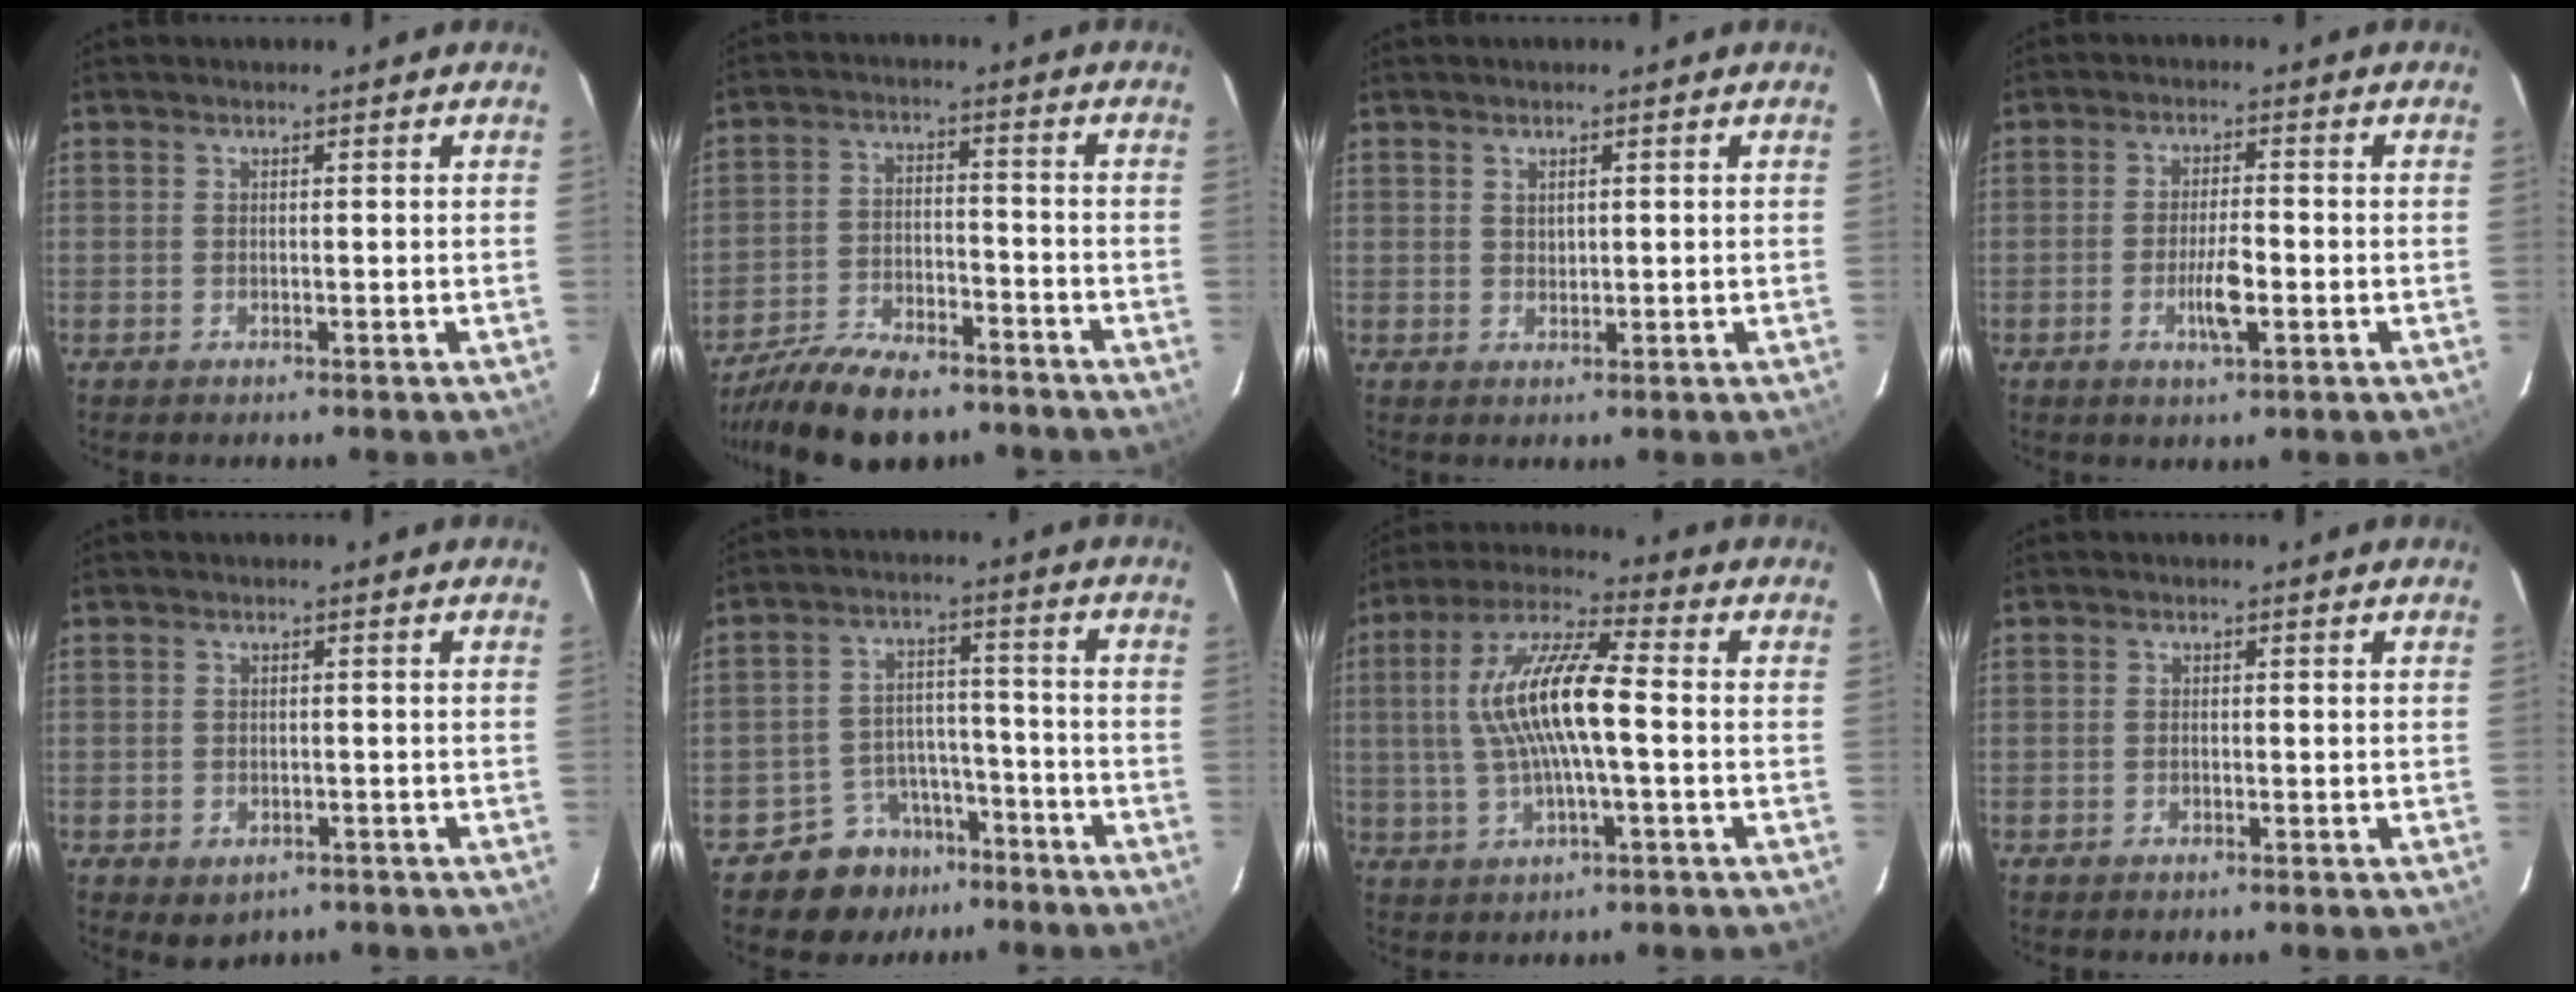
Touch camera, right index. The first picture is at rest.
{"total": 15.4, "force": [-12.7, 5.3, 6.8], "torque": [-0.150, -0.010, -0.206]}
{"total": 1.3, "force": [0.7, 0.8, 0.6], "torque": [-0.009, 0.002, 0.016]}
{"total": 5.5, "force": [-1.8, 1.4, 5.0], "torque": [-0.097, -0.003, -0.033]}
{"total": 3.5, "force": [-1.6, 2.7, 1.4], "torque": [-0.032, -0.006, -0.012]}
{"total": 8.8, "force": [-6.5, 5.9, 0.9], "torque": [-0.025, 0.038, -0.091]}
{"total": 13.3, "force": [0.0, 2.6, 13.0], "torque": [-0.253, 0.015, -0.005]}
{"total": 0.7, "force": [-0.3, 0.4, 0.5], "torque": [-0.010, 0.002, -0.006]}